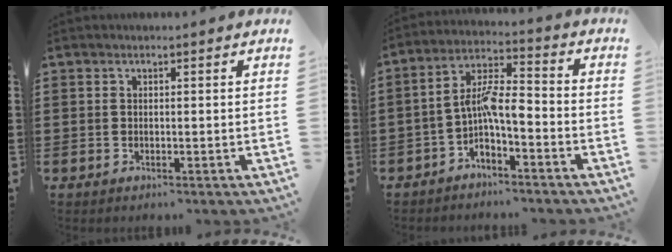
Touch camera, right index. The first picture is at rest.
{"total": 6.6, "force": [-2.4, 2.4, 5.7], "torque": [-0.119, 0.006, -0.049]}